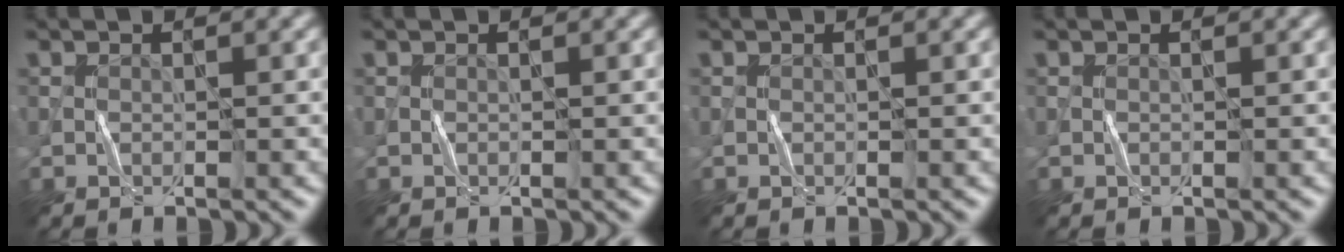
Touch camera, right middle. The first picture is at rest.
{"total": 0.0}
{"total": 0.0}
{"total": 0.0}